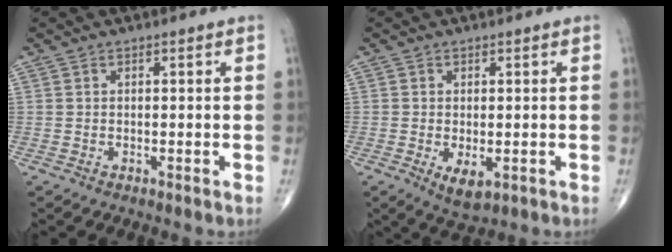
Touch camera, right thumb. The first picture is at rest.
{"total": 4.2, "force": [-1.1, 2.0, 3.5], "torque": [-0.059, -0.012, -0.010]}